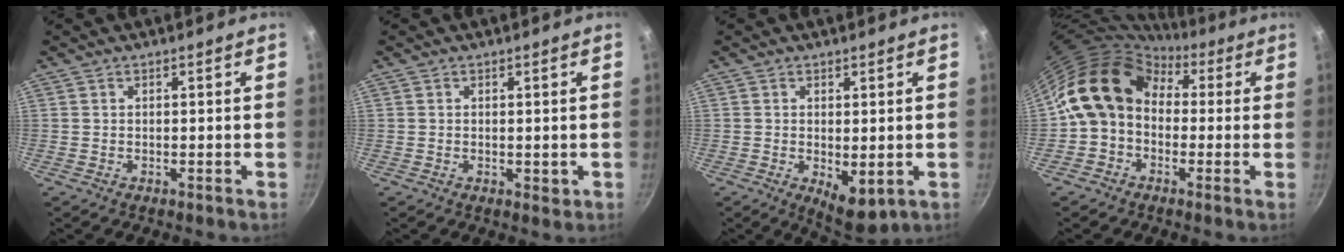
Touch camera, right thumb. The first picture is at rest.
{"total": 1.4, "force": [-0.1, 0.7, 1.2], "torque": [-0.015, -0.003, -0.001]}
{"total": 6.3, "force": [-1.0, 2.8, 5.6], "torque": [-0.073, -0.015, -0.003]}
{"total": 13.1, "force": [1.3, 10.5, 7.8], "torque": [-0.104, 0.035, -0.003]}